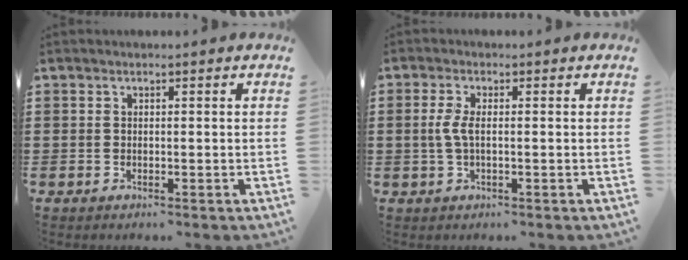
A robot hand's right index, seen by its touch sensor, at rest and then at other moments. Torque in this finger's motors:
{"motor_torque": [0.59, 0.07, 0.39, 0.11]}